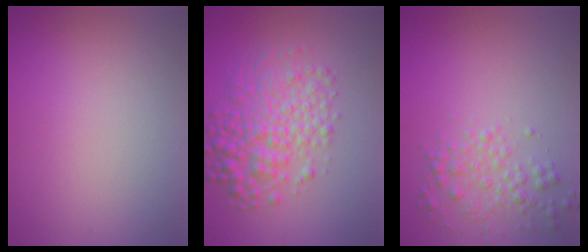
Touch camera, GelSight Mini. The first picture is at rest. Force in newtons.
{"total": 5.5, "press": 5.5, "slide": 0.1}
{"total": 2.5, "press": 2.5, "slide": 0.1}